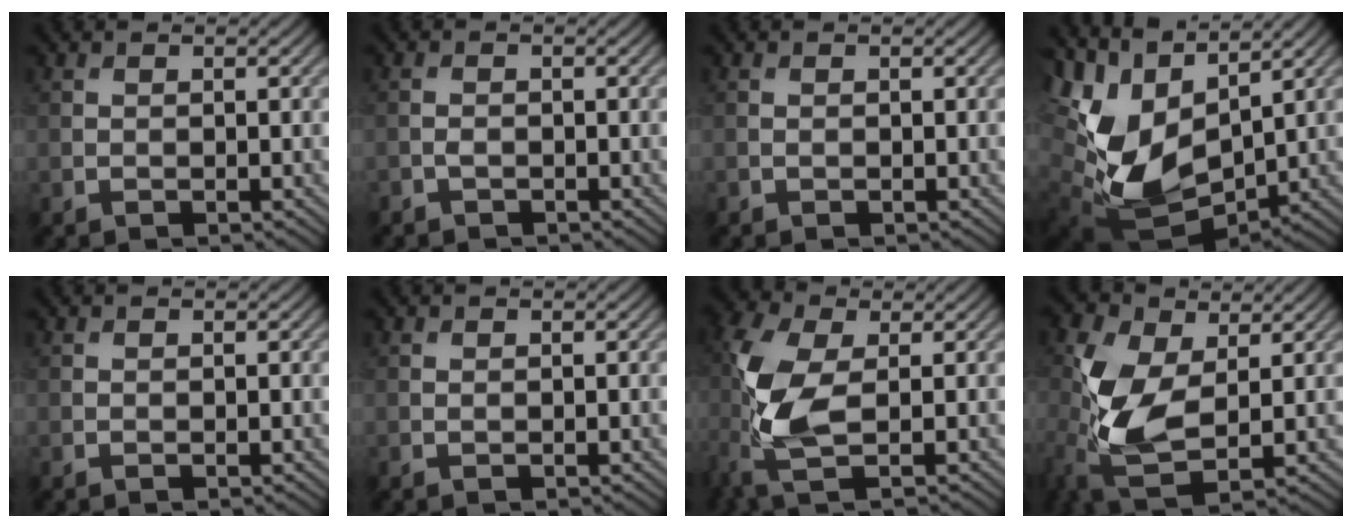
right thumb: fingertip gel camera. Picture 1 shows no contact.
{"total": 1.1, "force": [-0.7, 0.8, 0.5], "torque": [-0.009, 0.001, -0.016]}
{"total": 0.5, "force": [-0.1, 0.4, 0.3], "torque": [-0.006, -0.003, -0.002]}
{"total": 13.4, "force": [2.7, 8.3, 10.1], "torque": [-0.248, -0.014, 0.059]}
{"total": 0.0}
{"total": 0.0}
{"total": 8.4, "force": [-0.8, 3.6, 7.5], "torque": [-0.194, -0.001, -0.026]}
{"total": 11.0, "force": [0.0, 6.4, 9.0], "torque": [-0.244, 0.002, -0.004]}